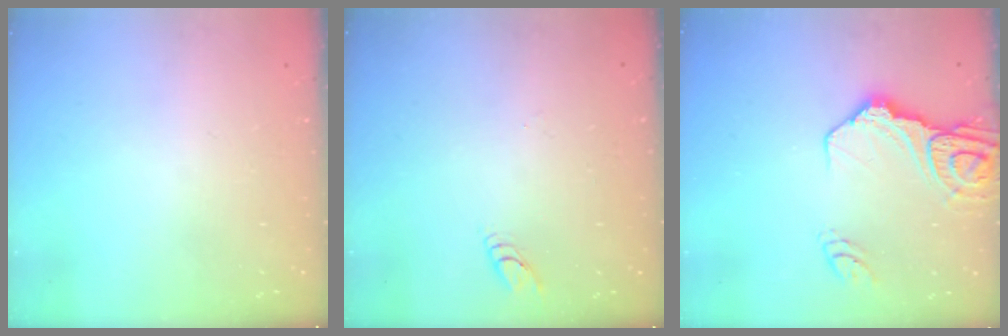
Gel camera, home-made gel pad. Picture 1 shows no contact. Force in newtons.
{"total": 2.8, "press": 2.8, "slide": 0.2}
{"total": 14.8, "press": 14.7, "slide": 1.7}